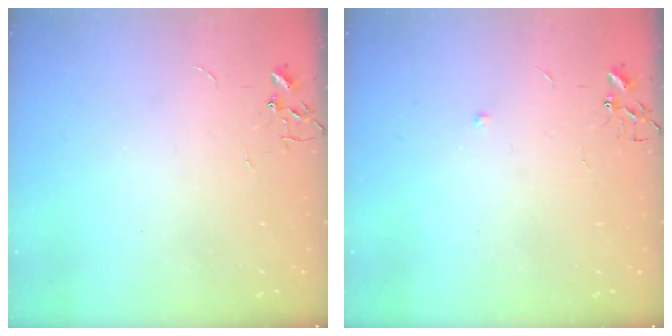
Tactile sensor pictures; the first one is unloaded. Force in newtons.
{"total": 4.7, "press": 4.6, "slide": 0.7}